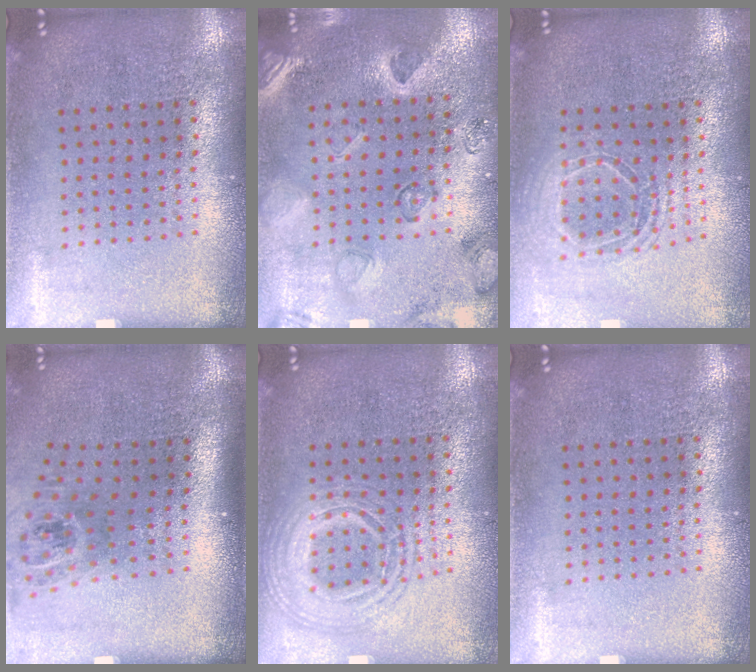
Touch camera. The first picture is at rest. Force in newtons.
{"total": 2.3, "press": 2.0, "slide": 1.1}
{"total": 1.6, "press": 1.4, "slide": 0.8}
{"total": 1.7, "press": 1.2, "slide": 1.2}
{"total": 1.6, "press": 1.6, "slide": 0.2}
{"total": 0.0}